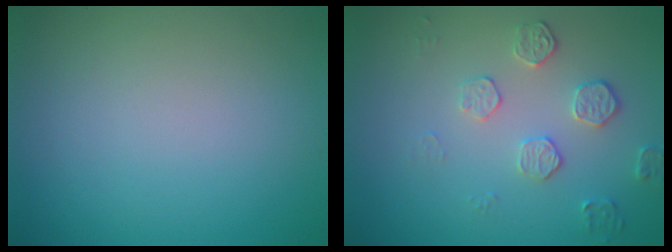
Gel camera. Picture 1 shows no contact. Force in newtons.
{"total": 2.1, "press": 1.5, "slide": 1.4}